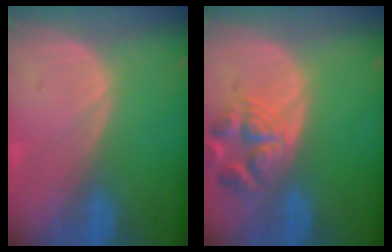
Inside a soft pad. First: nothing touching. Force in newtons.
{"total": 6.9, "press": 6.3, "slide": 2.8}